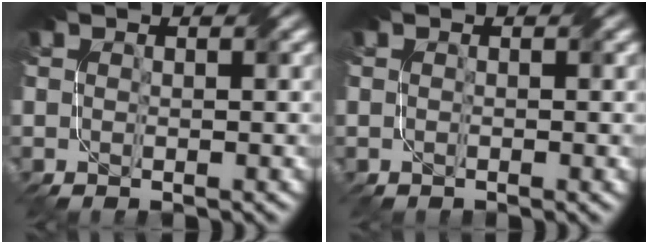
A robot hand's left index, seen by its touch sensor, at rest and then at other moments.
{"total": 0.0}